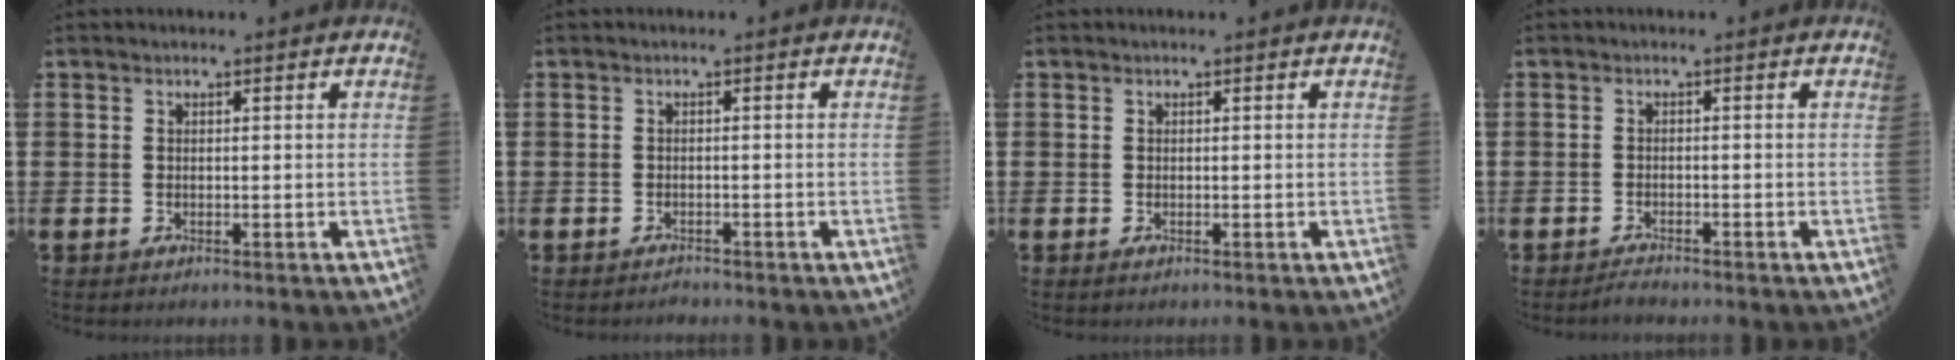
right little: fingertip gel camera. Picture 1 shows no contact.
{"total": 0.6, "force": [-0.6, 0.1, -0.1], "torque": [-0.002, 0.000, -0.013]}
{"total": 0.0}
{"total": 1.1, "force": [-1.1, 0.1, 0.1], "torque": [-0.007, 0.000, -0.021]}